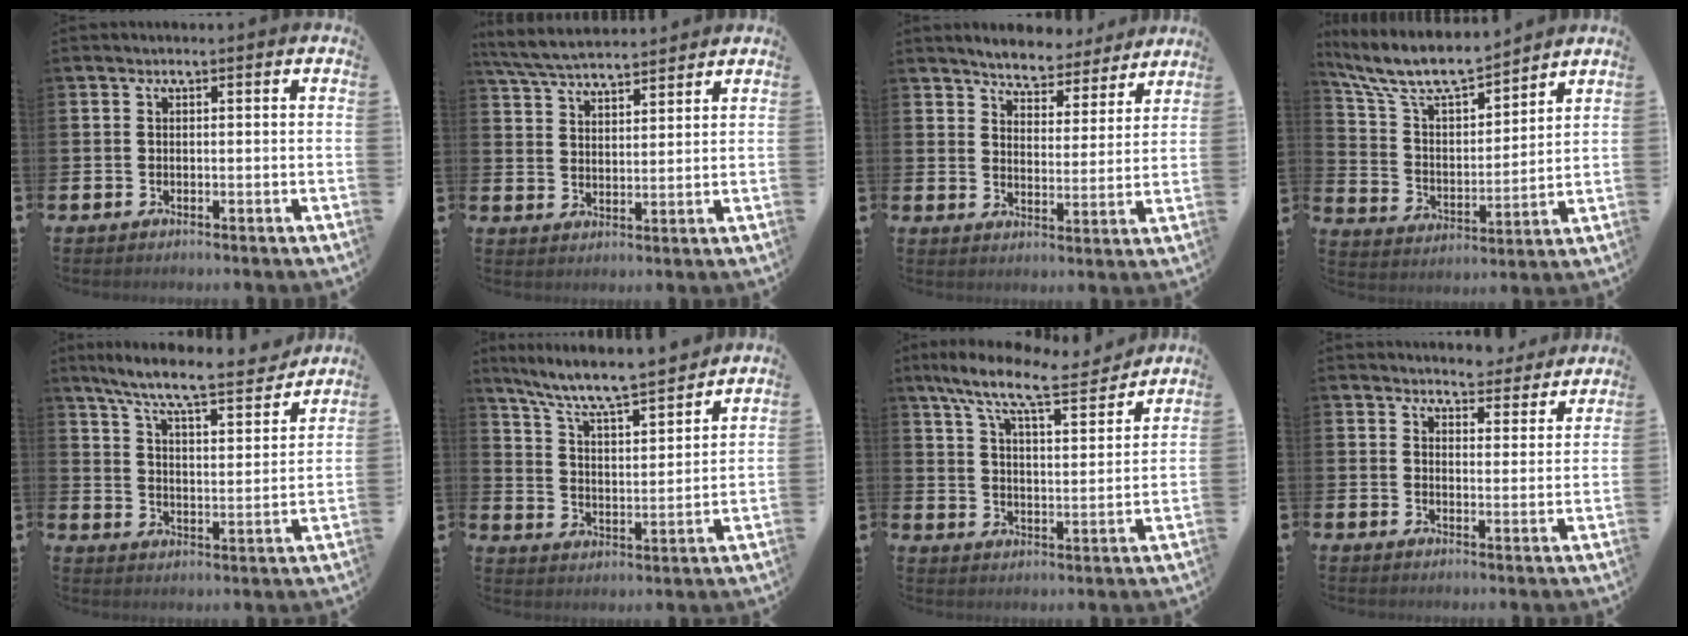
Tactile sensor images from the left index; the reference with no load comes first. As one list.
[{"total": 5.8, "force": [5.7, 0.7, 1.2], "torque": [-0.048, -0.026, 0.103]}, {"total": 5.2, "force": [5.0, 1.0, 0.2], "torque": [-0.026, -0.037, 0.086]}, {"total": 9.7, "force": [8.7, 2.2, 3.6], "torque": [-0.114, -0.051, 0.154]}, {"total": 8.3, "force": [7.6, 0.8, 3.4], "torque": [-0.093, -0.053, 0.128]}, {"total": 8.3, "force": [7.8, 0.6, 2.9], "torque": [-0.093, -0.057, 0.134]}, {"total": 10.0, "force": [8.8, 1.6, 4.5], "torque": [-0.118, -0.051, 0.151]}, {"total": 4.7, "force": [4.6, 0.9, -0.1], "torque": [-0.003, -0.034, 0.082]}]